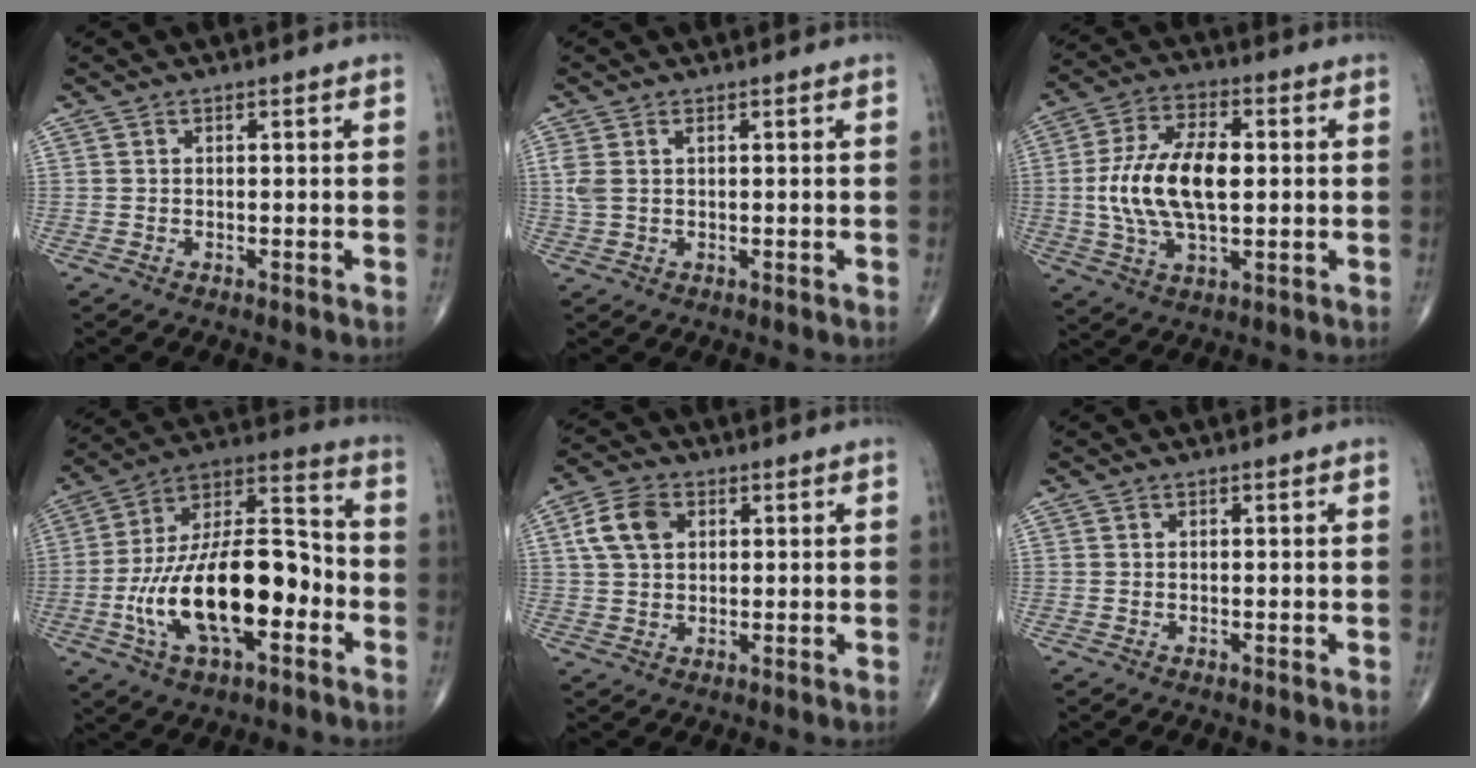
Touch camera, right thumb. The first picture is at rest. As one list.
[{"total": 3.0, "force": [0.9, 1.4, 2.5], "torque": [-0.078, 0.014, 0.024]}, {"total": 14.8, "force": [0.2, 7.3, 12.9], "torque": [-0.254, 0.010, 0.004]}, {"total": 23.1, "force": [-5.8, 10.4, 19.7], "torque": [-0.342, 0.040, -0.099]}, {"total": 7.3, "force": [2.2, 5.0, 4.8], "torque": [-0.088, 0.007, 0.039]}, {"total": 0.0}]